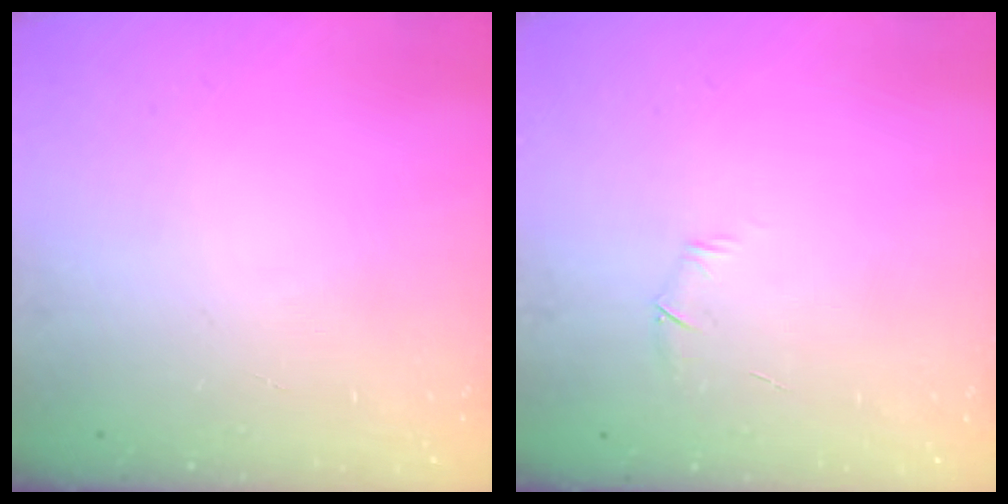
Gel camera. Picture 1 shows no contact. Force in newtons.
{"total": 4.1, "press": 4.0, "slide": 0.9}